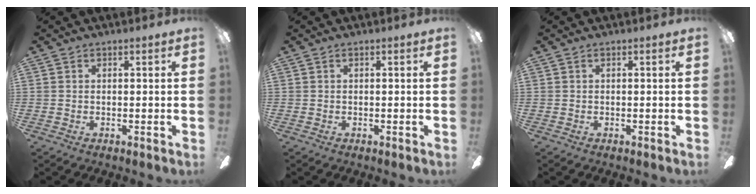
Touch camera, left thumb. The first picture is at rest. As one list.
[{"total": 0.0}, {"total": 0.0}]